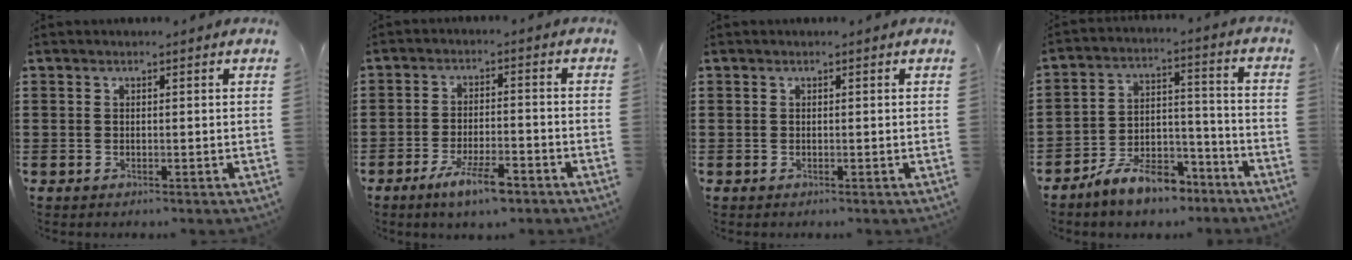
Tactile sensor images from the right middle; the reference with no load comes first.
{"total": 6.2, "force": [-3.9, 1.5, 4.6], "torque": [-0.092, -0.003, -0.071]}
{"total": 0.0}
{"total": 8.5, "force": [-7.3, 2.9, 3.2], "torque": [-0.062, 0.024, -0.140]}